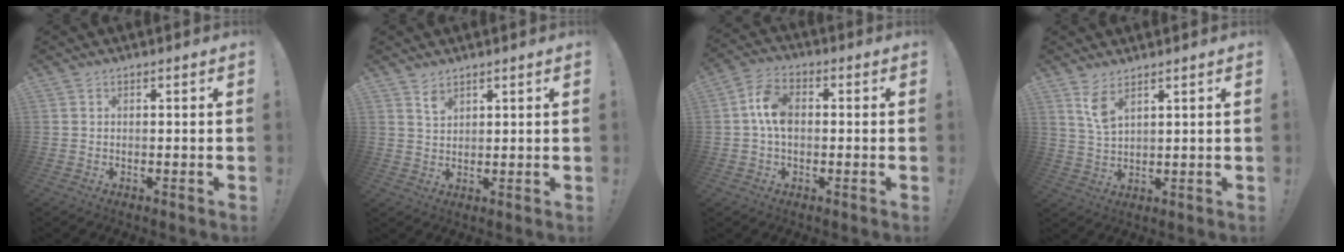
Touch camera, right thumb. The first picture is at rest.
{"total": 3.4, "force": [2.7, 1.6, 1.1], "torque": [-0.005, -0.024, 0.047]}
{"total": 9.0, "force": [0.3, 6.0, 6.8], "torque": [-0.119, 0.011, 0.010]}
{"total": 5.6, "force": [3.7, 1.9, 3.8], "torque": [-0.060, -0.024, 0.064]}